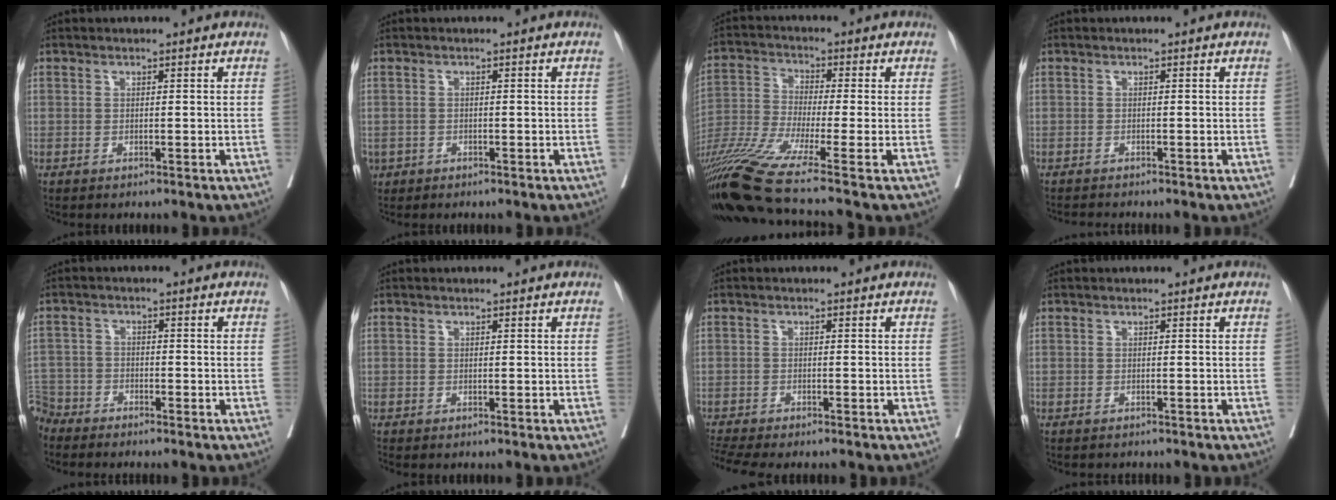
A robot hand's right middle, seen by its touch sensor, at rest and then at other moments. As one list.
[{"total": 1.9, "force": [-1.1, 1.5, 0.5], "torque": [-0.012, 0.000, -0.016]}, {"total": 12.2, "force": [-8.0, -3.0, 8.7], "torque": [-0.175, -0.039, -0.149]}, {"total": 2.0, "force": [-2.0, -0.2, 0.4], "torque": [-0.006, -0.006, -0.032]}, {"total": 5.6, "force": [-5.2, 2.1, -0.1], "torque": [0.009, 0.000, -0.106]}, {"total": 0.0}, {"total": 7.0, "force": [-6.3, 0.9, 3.1], "torque": [-0.050, -0.003, -0.099]}, {"total": 2.4, "force": [-2.2, 0.7, 0.6], "torque": [-0.011, -0.003, -0.028]}]